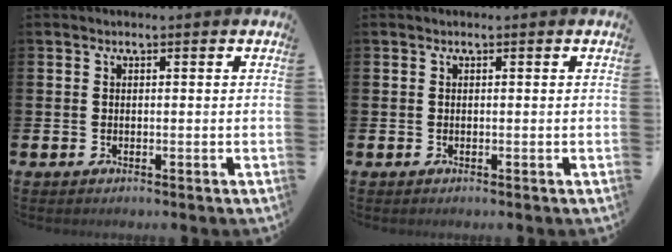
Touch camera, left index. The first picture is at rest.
{"total": 0.0}